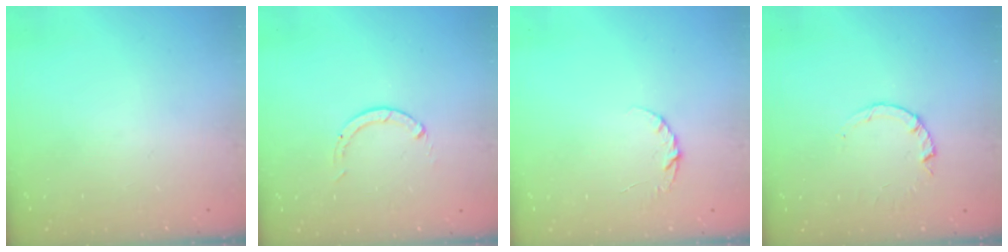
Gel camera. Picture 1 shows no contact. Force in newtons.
{"total": 0.0}
{"total": 4.0, "press": 4.0, "slide": 0.4}
{"total": 1.0, "press": 0.9, "slide": 0.3}